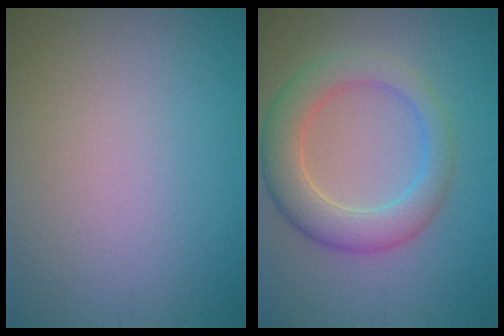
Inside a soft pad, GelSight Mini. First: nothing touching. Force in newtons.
{"total": 5.6, "press": 5.5, "slide": 0.4}